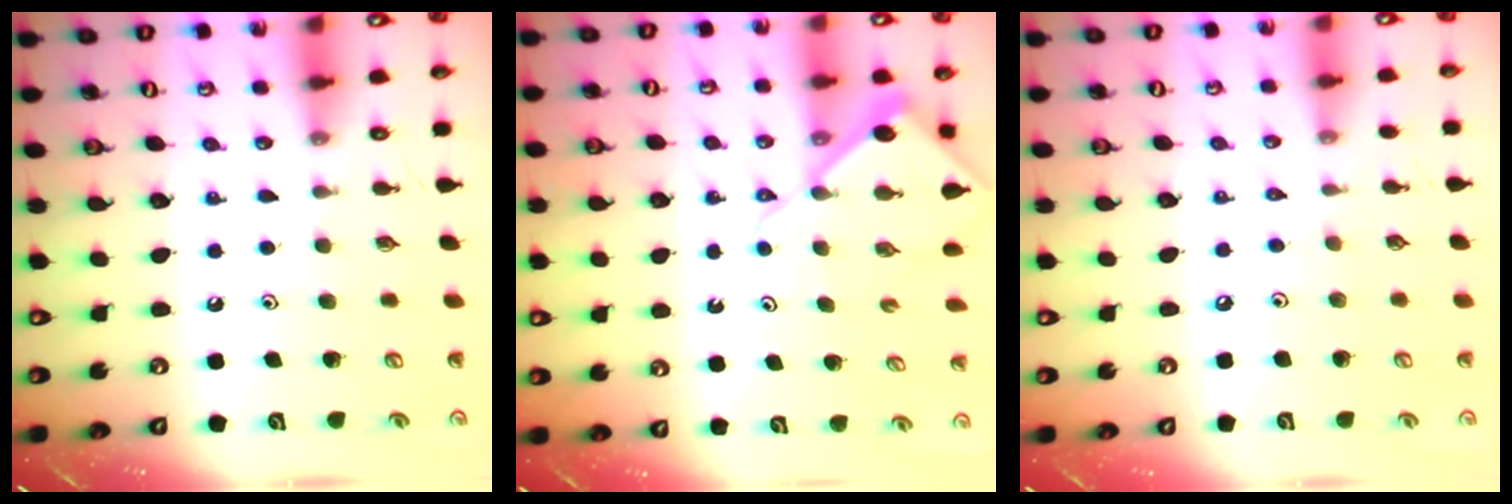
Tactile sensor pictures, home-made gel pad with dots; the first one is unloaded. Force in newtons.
{"total": 8.3, "press": 8.3, "slide": 0.8}
{"total": 1.2, "press": 1.1, "slide": 0.4}